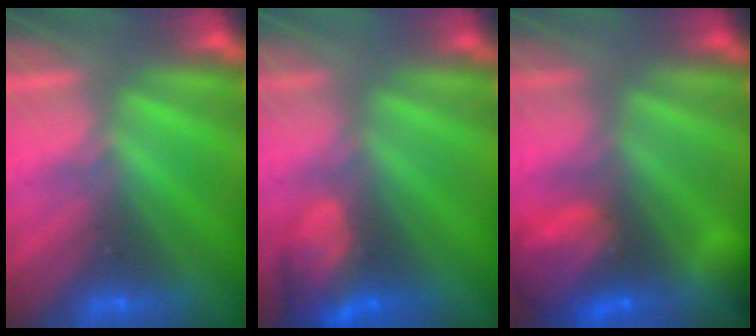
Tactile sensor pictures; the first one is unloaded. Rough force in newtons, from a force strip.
{"total": 5.8}
{"total": 10.8}